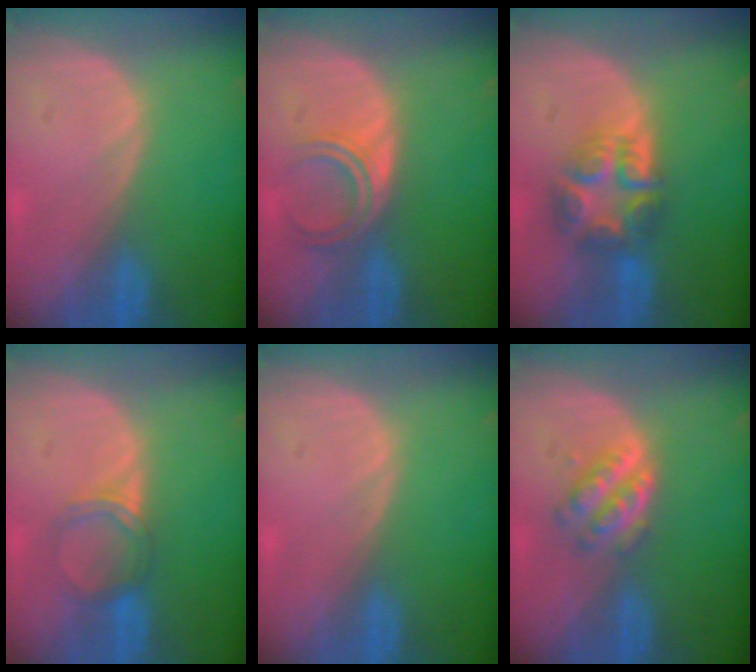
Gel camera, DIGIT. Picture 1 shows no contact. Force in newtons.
{"total": 4.7, "press": 4.0, "slide": 2.4}
{"total": 7.6, "press": 6.6, "slide": 3.6}
{"total": 3.7, "press": 3.4, "slide": 1.6}
{"total": 0.0}
{"total": 4.8, "press": 4.4, "slide": 1.9}